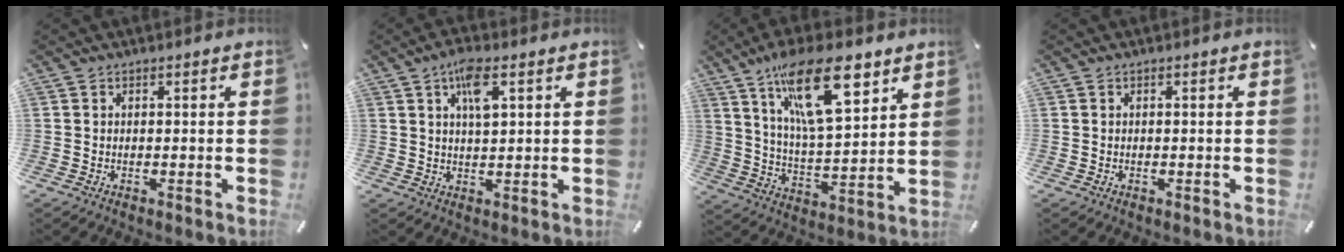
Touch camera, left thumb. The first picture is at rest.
{"total": 6.8, "force": [3.1, 2.3, 5.6], "torque": [-0.102, 0.000, 0.050]}
{"total": 19.5, "force": [10.8, 8.0, 14.1], "torque": [-0.255, -0.032, 0.177]}
{"total": 0.0}